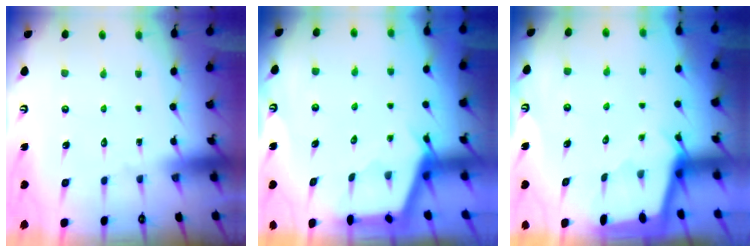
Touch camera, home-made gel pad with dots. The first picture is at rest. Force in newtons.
{"total": 3.0, "press": 2.9, "slide": 0.4}
{"total": 2.2, "press": 2.2, "slide": 0.3}